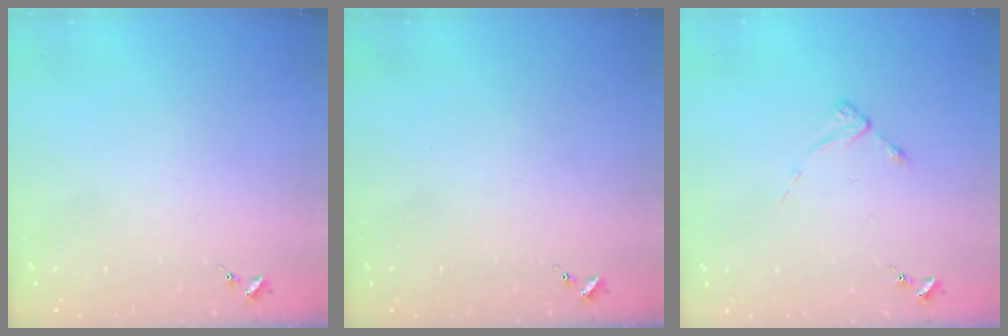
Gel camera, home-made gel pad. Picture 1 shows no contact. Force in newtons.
{"total": 0.0}
{"total": 2.5, "press": 2.5, "slide": 0.3}